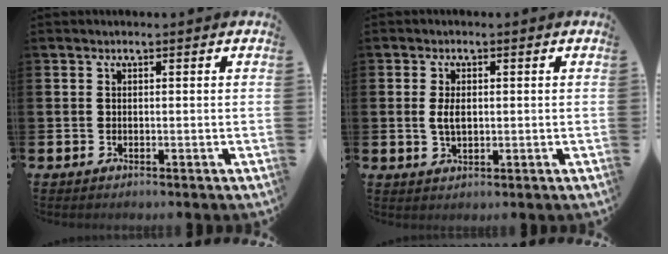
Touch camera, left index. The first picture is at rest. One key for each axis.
{"total": 2.9, "fx": 0.3, "fy": 1.6, "fz": 2.4, "tx": -0.038, "ty": 0.002, "tz": 0.002}